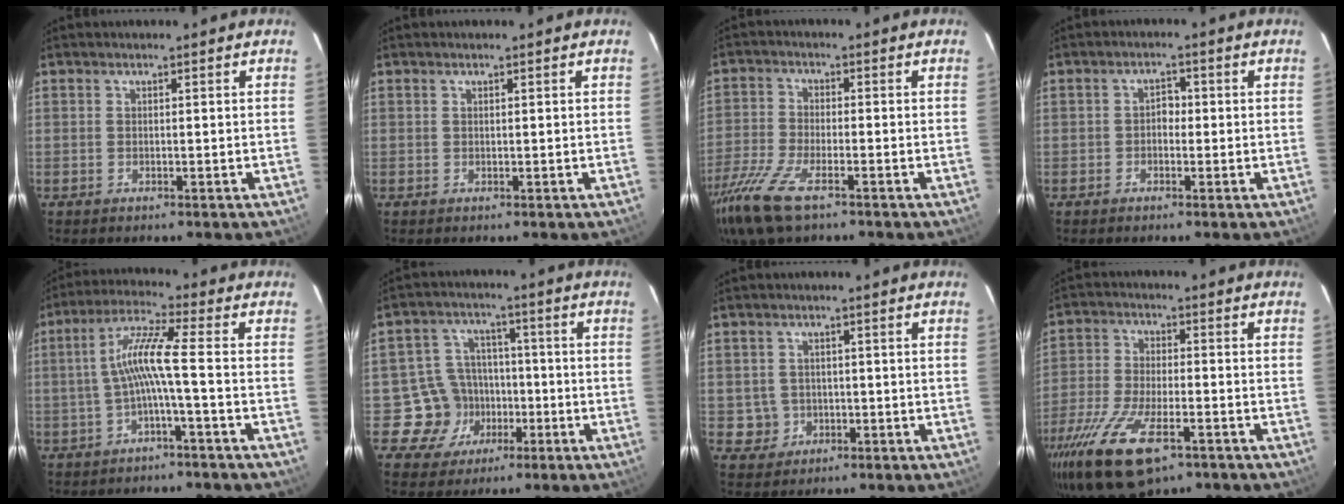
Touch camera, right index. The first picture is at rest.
{"total": 0.0}
{"total": 12.7, "force": [-8.4, 3.9, 8.7], "torque": [-0.210, -0.039, -0.170]}
{"total": 2.0, "force": [-0.4, 1.5, 1.2], "torque": [-0.019, 0.009, -0.011]}
{"total": 7.2, "force": [-1.7, -0.7, 7.0], "torque": [-0.156, 0.012, -0.029]}
{"total": 9.0, "force": [-3.2, 8.4, 0.7], "torque": [-0.036, 0.028, -0.044]}
{"total": 4.0, "force": [-0.4, 3.9, 0.2], "torque": [-0.002, 0.017, 0.002]}
{"total": 17.5, "force": [-10.3, 6.8, 12.4], "torque": [-0.271, -0.053, -0.187]}